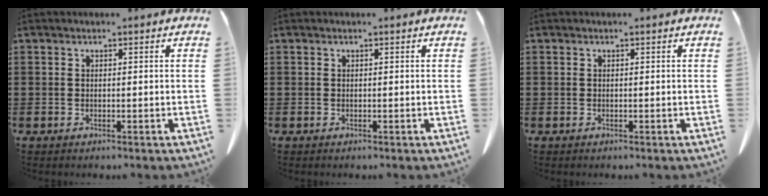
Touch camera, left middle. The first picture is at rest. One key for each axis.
{"total": 0.0}
{"total": 0.0}